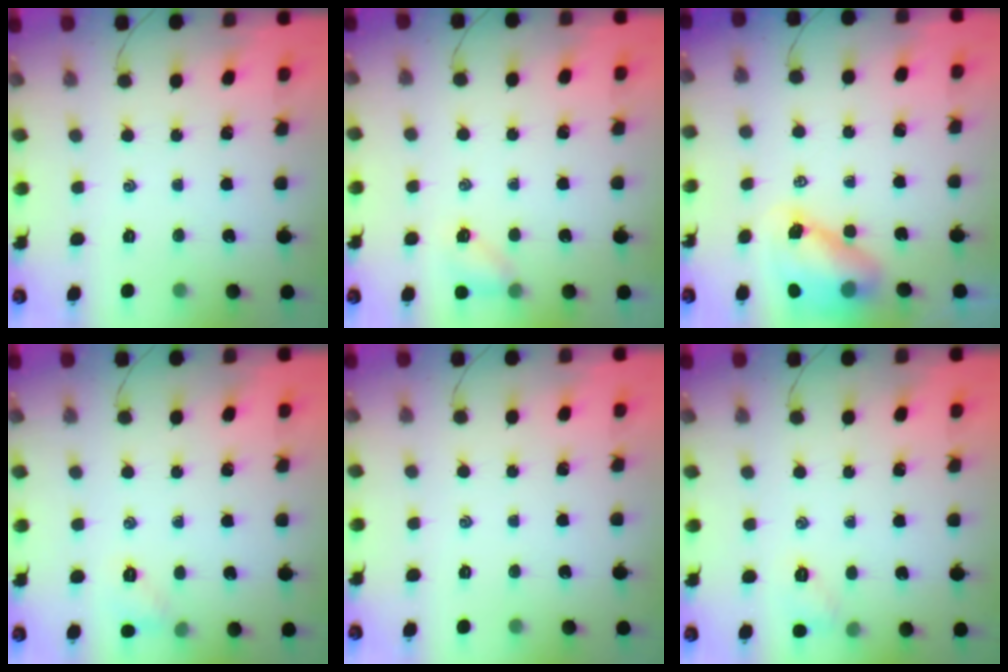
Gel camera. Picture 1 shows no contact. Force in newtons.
{"total": 5.1, "press": 4.8, "slide": 1.5}
{"total": 9.2, "press": 9.0, "slide": 1.6}
{"total": 5.0, "press": 4.7, "slide": 1.5}
{"total": 0.0}
{"total": 5.9, "press": 5.7, "slide": 1.3}